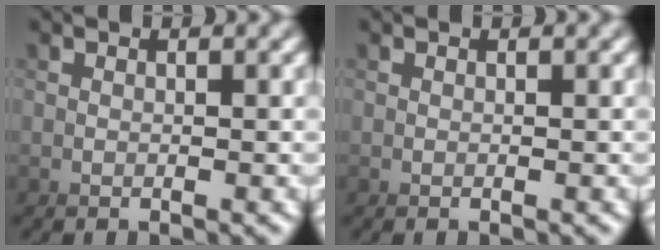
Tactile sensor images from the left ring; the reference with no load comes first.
{"total": 0.0}